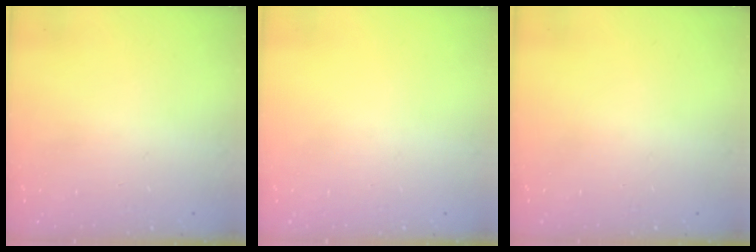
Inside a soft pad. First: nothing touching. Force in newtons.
{"total": 0.0}
{"total": 0.0}